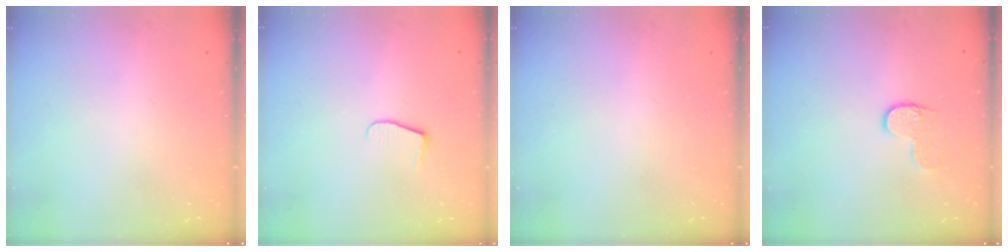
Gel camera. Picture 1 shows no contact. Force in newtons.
{"total": 6.2, "press": 6.2, "slide": 0.4}
{"total": 0.0}
{"total": 6.7, "press": 6.7, "slide": 0.1}